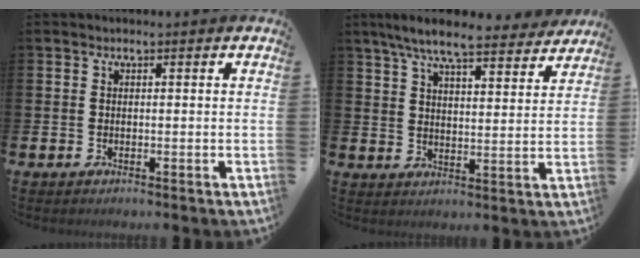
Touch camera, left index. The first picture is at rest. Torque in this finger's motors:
{"motor_torque": [1.08, -1.06, 0.87, 0.21]}